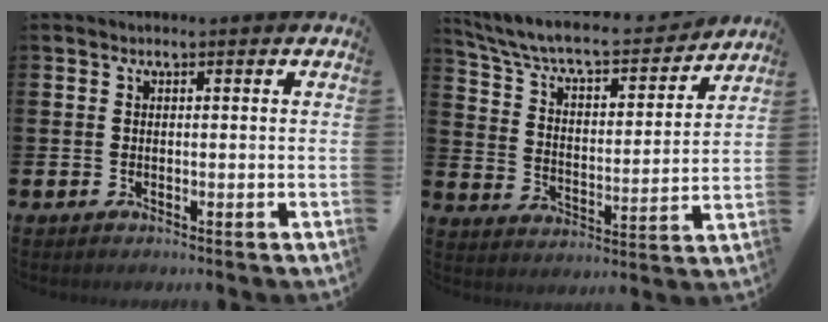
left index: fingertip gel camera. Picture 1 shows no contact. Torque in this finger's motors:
{"motor_torque": [1.09, -1.04, 0.21, 0.15]}